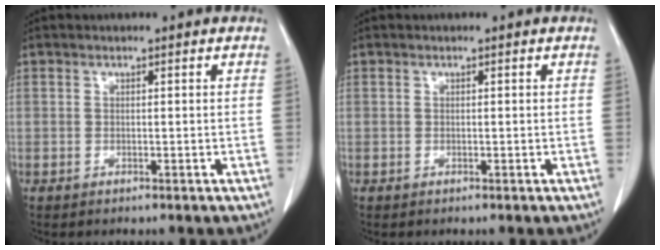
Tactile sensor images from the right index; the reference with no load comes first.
{"total": 0.0}